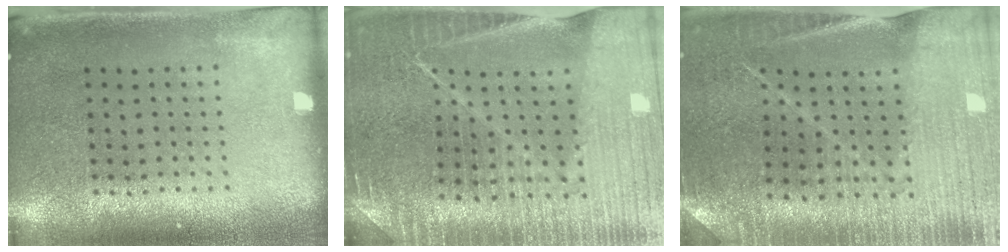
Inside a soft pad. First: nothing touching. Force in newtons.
{"total": 4.3, "press": 4.1, "slide": 1.4}
{"total": 2.6, "press": 2.6, "slide": 0.4}